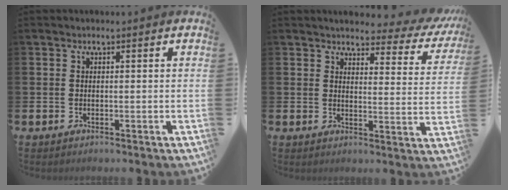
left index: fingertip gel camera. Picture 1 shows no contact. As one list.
[{"total": 3.6, "force": [3.4, 1.0, 0.8], "torque": [-0.020, -0.033, 0.051]}]